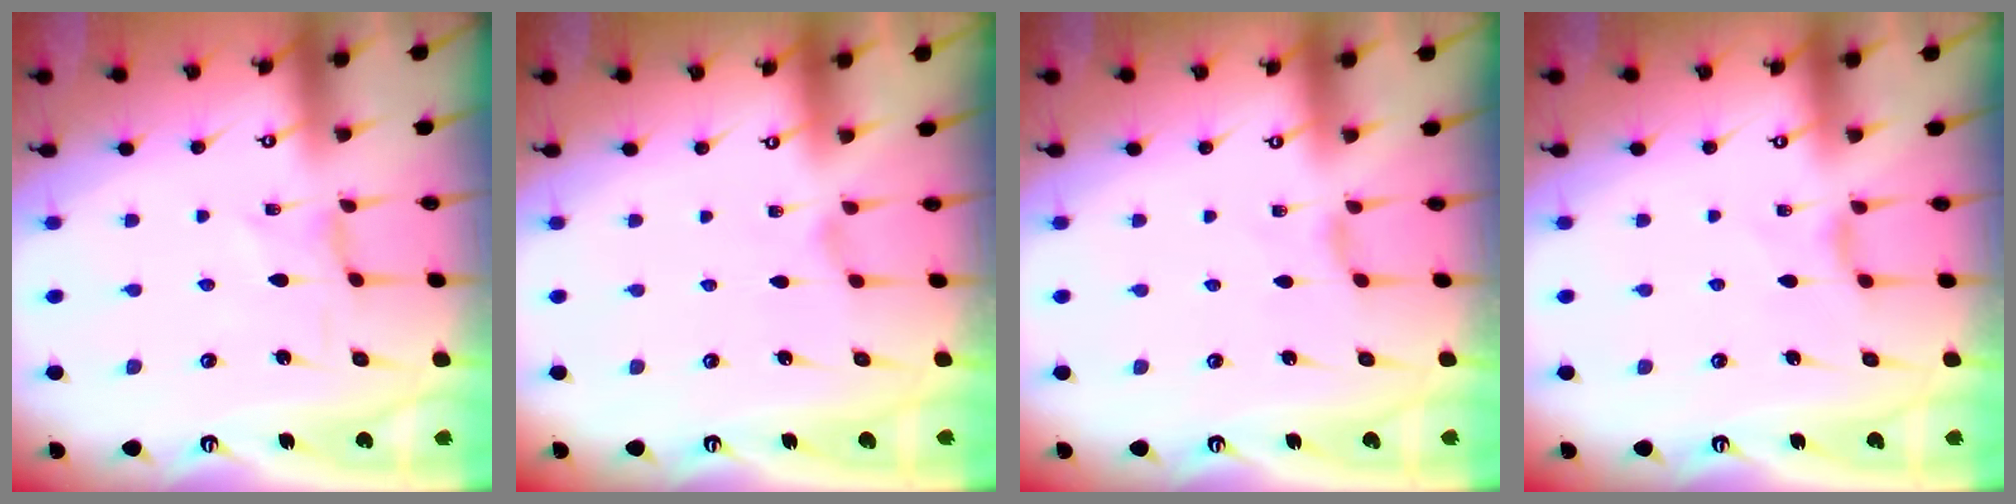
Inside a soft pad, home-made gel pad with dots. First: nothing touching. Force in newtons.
{"total": 0.0}
{"total": 0.6, "press": 0.6, "slide": 0.2}
{"total": 2.3, "press": 2.3, "slide": 0.5}